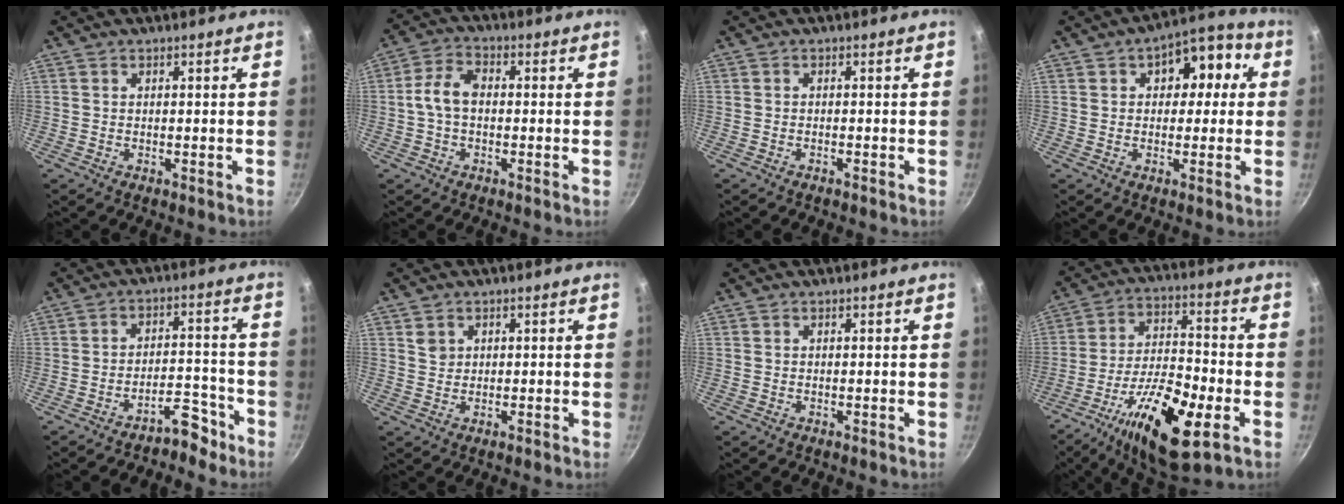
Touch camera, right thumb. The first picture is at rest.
{"total": 6.0, "force": [-0.4, 3.8, 4.5], "torque": [-0.087, 0.025, -0.017]}
{"total": 0.6, "force": [-0.5, -0.1, 0.2], "torque": [-0.012, 0.004, -0.010]}
{"total": 10.4, "force": [2.4, 7.0, 7.3], "torque": [-0.052, 0.027, 0.022]}
{"total": 6.3, "force": [-4.9, 2.6, 2.9], "torque": [-0.015, 0.063, -0.069]}
{"total": 1.7, "force": [0.7, 1.4, 0.6], "torque": [-0.005, 0.001, 0.012]}
{"total": 0.0}
{"total": 19.9, "force": [-8.0, 7.0, 16.9], "torque": [-0.289, 0.029, -0.139]}